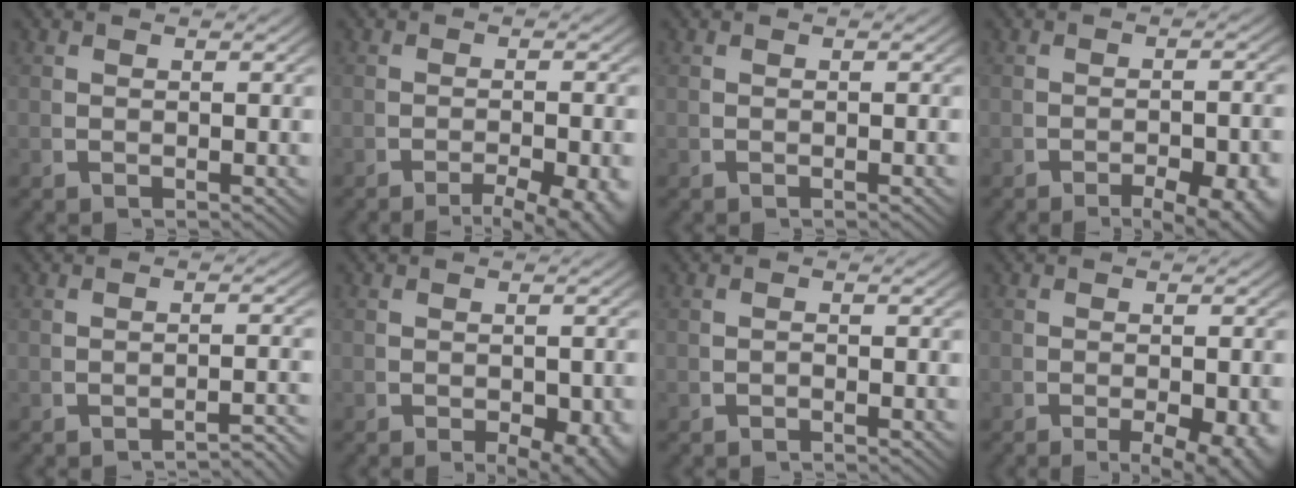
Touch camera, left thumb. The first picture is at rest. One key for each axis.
{"total": 5.0, "fx": -3.4, "fy": 1.6, "fz": 3.3, "tx": -0.045, "ty": -0.015, "tz": -0.048}
{"total": 0.0}
{"total": 5.4, "fx": -3.1, "fy": 1.9, "fz": 3.9, "tx": -0.051, "ty": -0.017, "tz": -0.044}
{"total": 2.9, "fx": -2.7, "fy": 0.2, "fz": 1.0, "tx": -0.019, "ty": -0.003, "tz": -0.038}
{"total": 4.2, "fx": -1.8, "fy": 2.1, "fz": 3.2, "tx": -0.046, "ty": -0.025, "tz": -0.017}
{"total": 0.6, "fx": -0.5, "fy": 0.0, "fz": 0.1, "tx": 0.000, "ty": 0.001, "tz": -0.011}
{"total": 4.9, "fx": -2.4, "fy": 2.0, "fz": 3.8, "tx": -0.054, "ty": -0.021, "tz": -0.027}